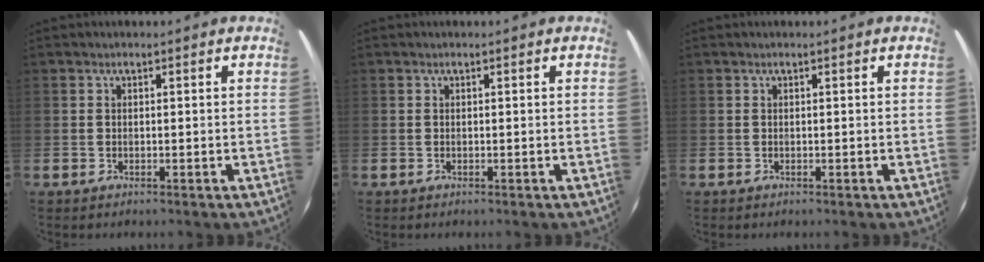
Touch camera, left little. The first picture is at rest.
{"total": 0.0}
{"total": 0.0}